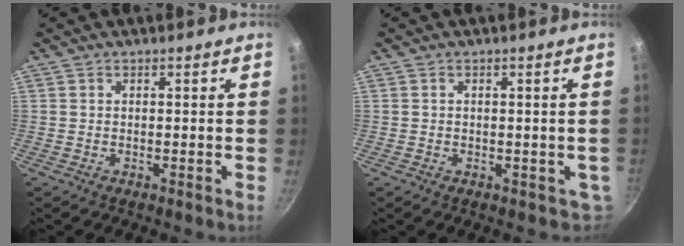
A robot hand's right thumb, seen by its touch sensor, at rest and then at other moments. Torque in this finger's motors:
{"motor_torque": [1.13, 0.17, -0.27, 0.13, -0.02]}